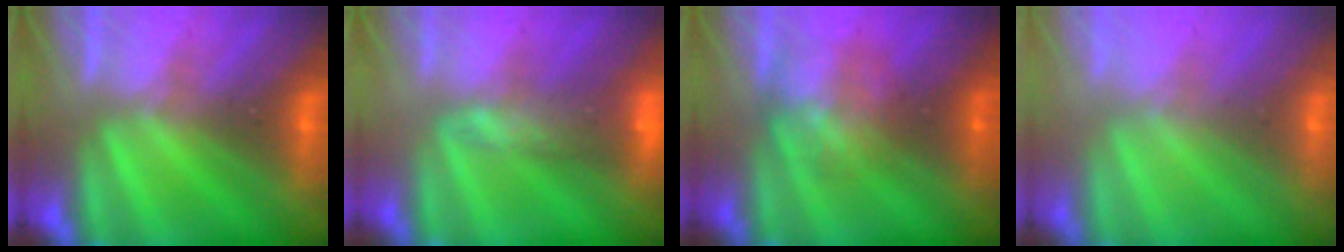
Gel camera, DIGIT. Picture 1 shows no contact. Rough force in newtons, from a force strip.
{"total": 8.7}
{"total": 2.9}
{"total": 2.4}